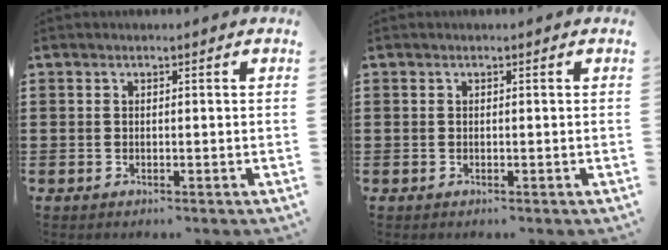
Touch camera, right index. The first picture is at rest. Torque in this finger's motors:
{"motor_torque": [0.71, 1.43, 0.00, 0.00]}